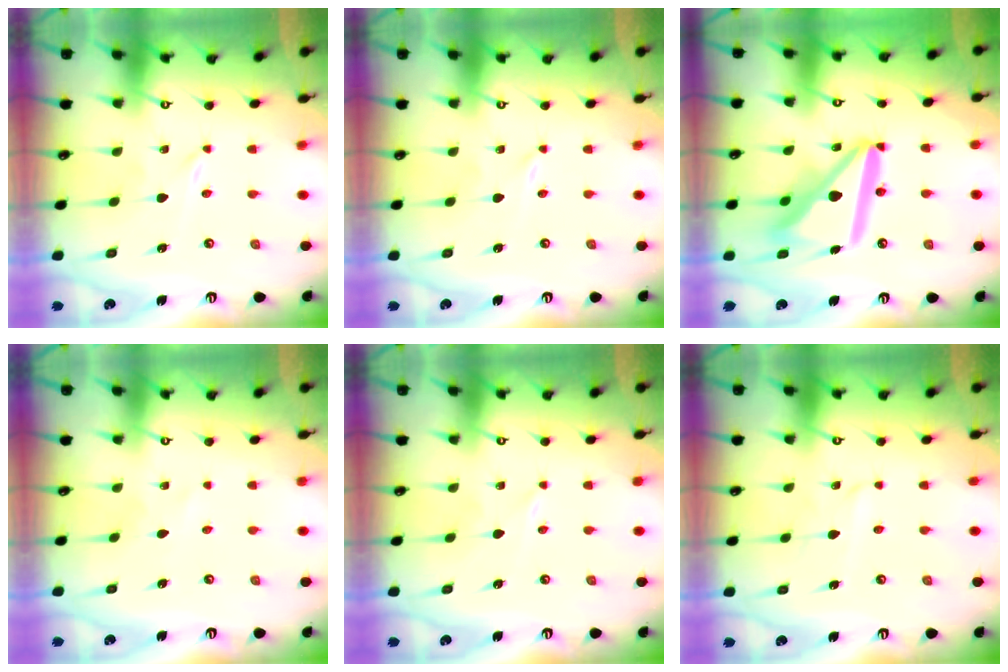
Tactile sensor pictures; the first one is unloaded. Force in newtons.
{"total": 0.0}
{"total": 17.5, "press": 17.4, "slide": 2.1}
{"total": 1.0, "press": 1.0, "slide": 0.1}
{"total": 1.6, "press": 1.5, "slide": 0.2}
{"total": 2.4, "press": 2.4, "slide": 0.3}